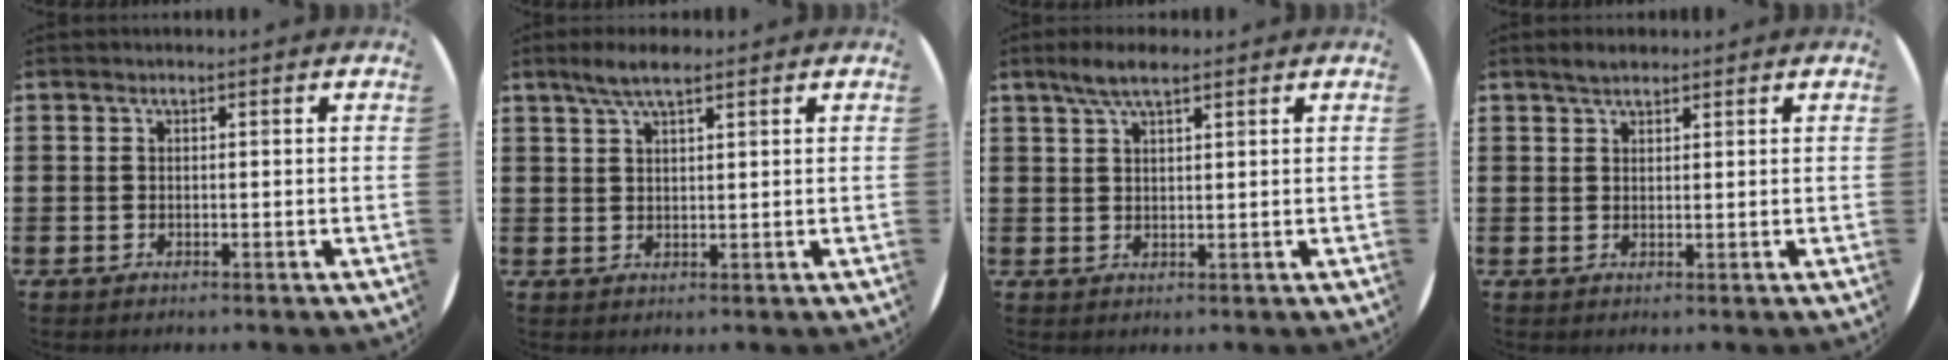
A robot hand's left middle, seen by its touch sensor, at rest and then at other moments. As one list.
[{"total": 4.1, "force": [2.9, 0.9, 2.7], "torque": [-0.050, 0.003, 0.050]}, {"total": 4.1, "force": [2.9, 1.0, 2.8], "torque": [-0.052, 0.004, 0.049]}, {"total": 2.0, "force": [1.8, 0.6, 0.7], "torque": [-0.009, 0.002, 0.032]}]